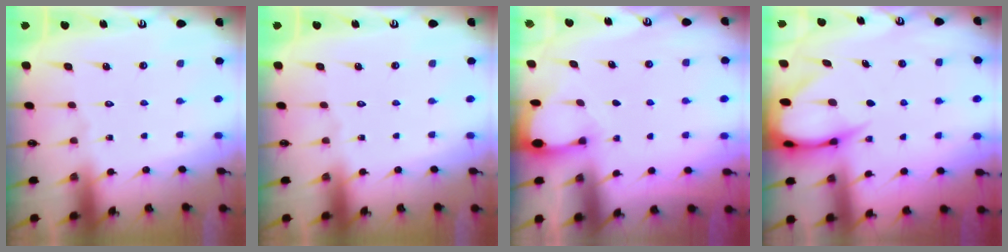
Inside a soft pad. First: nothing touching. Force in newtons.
{"total": 0.0}
{"total": 2.0, "press": 2.0, "slide": 0.4}
{"total": 6.3, "press": 6.3, "slide": 0.8}